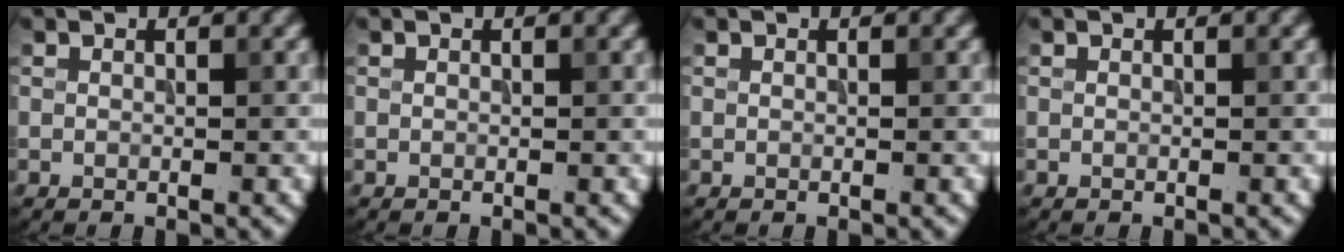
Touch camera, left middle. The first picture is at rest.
{"total": 0.0}
{"total": 0.0}
{"total": 0.0}